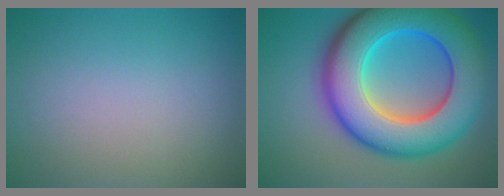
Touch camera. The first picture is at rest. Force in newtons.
{"total": 13.9, "press": 13.9, "slide": 0.2}